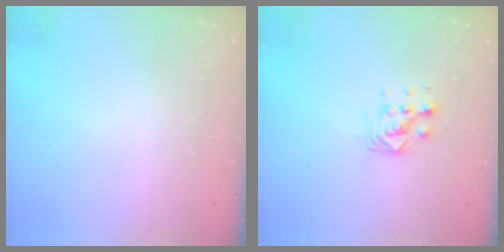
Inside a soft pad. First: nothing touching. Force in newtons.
{"total": 5.5, "press": 5.4, "slide": 0.7}